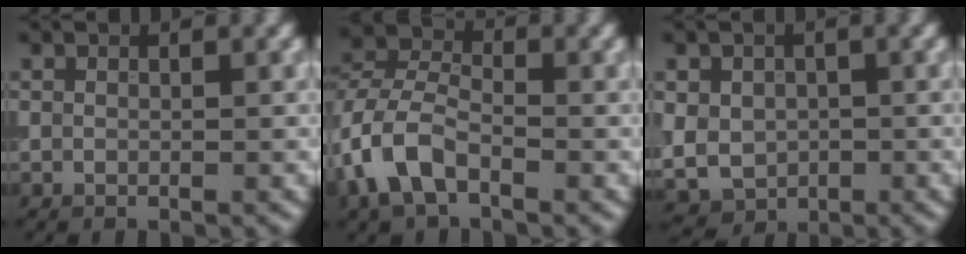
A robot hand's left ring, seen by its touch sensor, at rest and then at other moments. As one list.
[{"total": 5.4, "force": [-2.4, 3.2, 3.5], "torque": [-0.075, 0.004, -0.059]}, {"total": 5.2, "force": [-0.3, 4.5, 2.6], "torque": [-0.050, -0.001, -0.010]}]